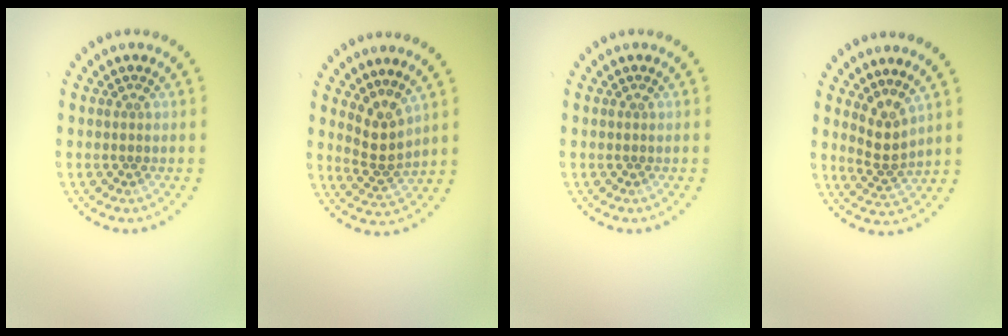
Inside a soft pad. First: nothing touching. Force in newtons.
{"total": 2.4, "press": 1.7, "slide": 1.8}
{"total": 0.0}
{"total": 2.5, "press": 1.6, "slide": 2.0}